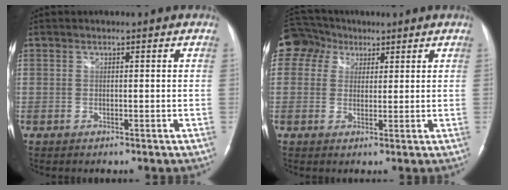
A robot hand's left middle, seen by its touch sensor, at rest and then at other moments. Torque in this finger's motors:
{"motor_torque": [0.10, -0.04, -0.05, 0.00]}